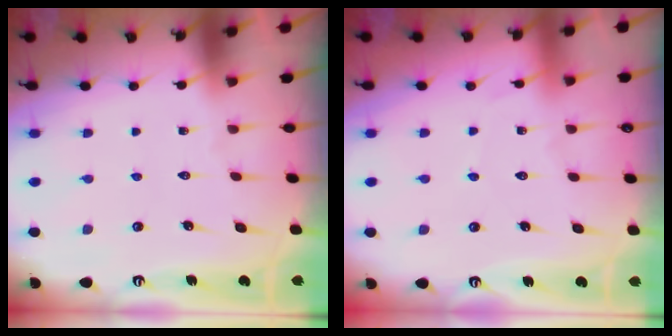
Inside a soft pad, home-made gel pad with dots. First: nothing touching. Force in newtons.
{"total": 2.6, "press": 2.5, "slide": 0.3}